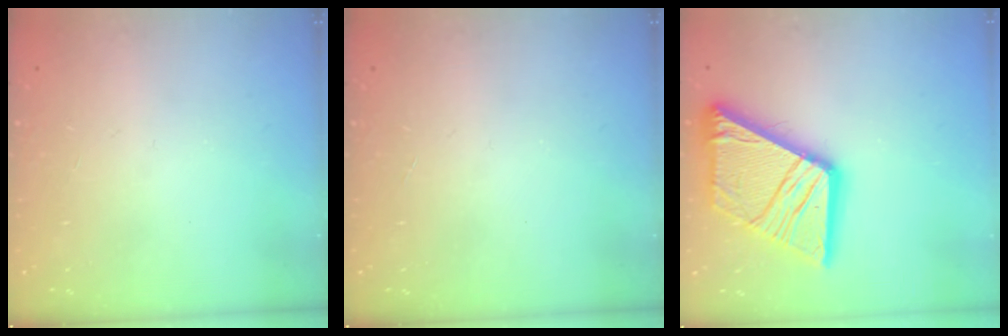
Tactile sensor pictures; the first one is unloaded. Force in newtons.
{"total": 0.0}
{"total": 23.6, "press": 23.5, "slide": 2.7}